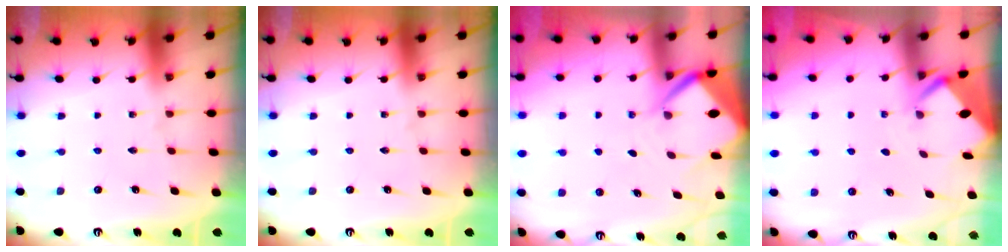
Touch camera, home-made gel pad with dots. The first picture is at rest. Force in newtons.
{"total": 0.0}
{"total": 5.9, "press": 5.9, "slide": 0.5}
{"total": 2.5, "press": 2.5, "slide": 0.1}